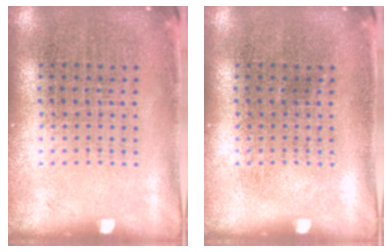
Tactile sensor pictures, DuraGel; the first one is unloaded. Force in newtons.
{"total": 0.0}